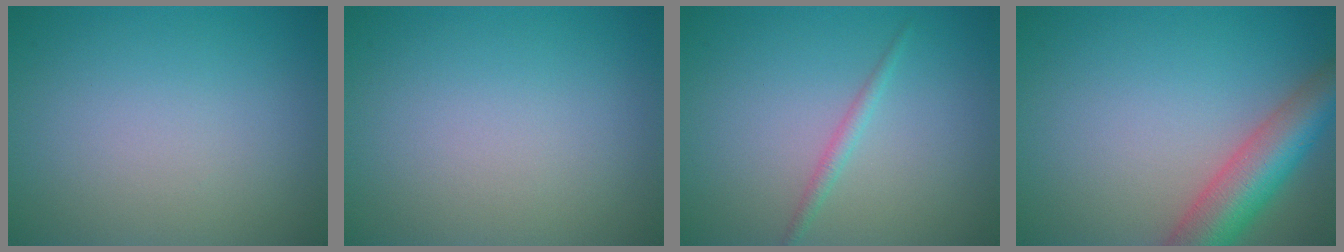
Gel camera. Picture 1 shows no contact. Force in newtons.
{"total": 0.0}
{"total": 1.1, "press": 1.1, "slide": 0.0}
{"total": 6.9, "press": 6.9, "slide": 0.3}